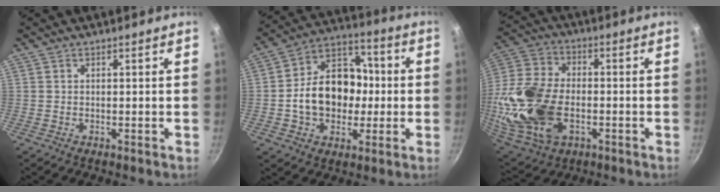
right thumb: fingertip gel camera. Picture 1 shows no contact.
{"total": 17.0, "force": [-1.2, 13.0, 10.8], "torque": [-0.136, 0.039, -0.031]}
{"total": 22.8, "force": [-3.6, 14.5, 17.2], "torque": [-0.367, 0.012, -0.063]}